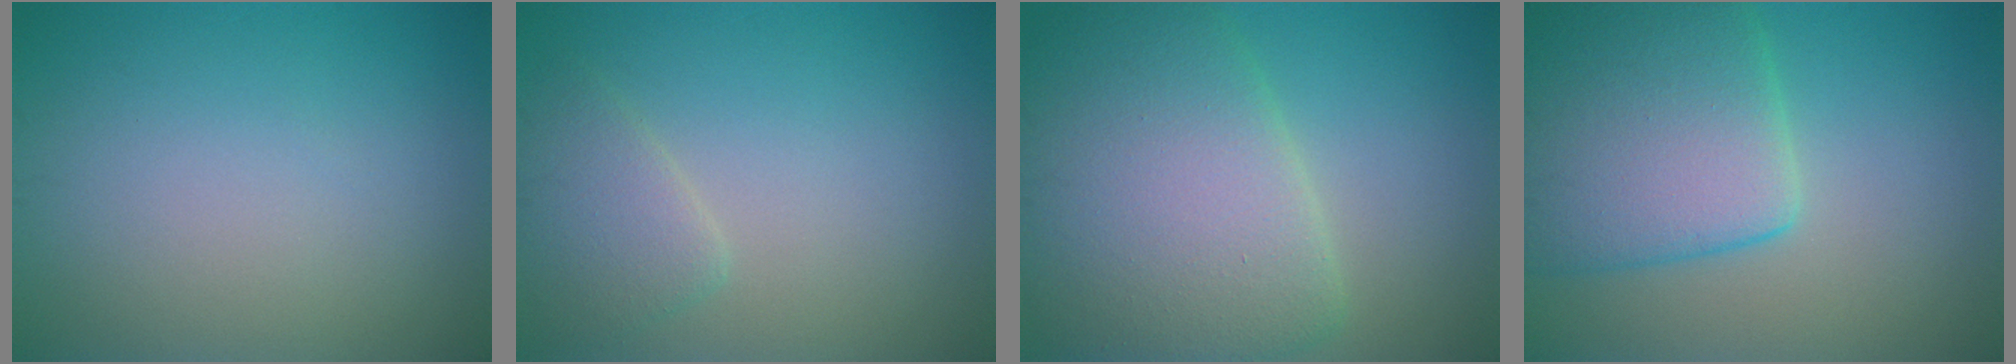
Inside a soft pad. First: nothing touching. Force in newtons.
{"total": 2.5, "press": 2.5, "slide": 0.2}
{"total": 10.1, "press": 10.1, "slide": 0.2}
{"total": 8.9, "press": 8.9, "slide": 0.3}